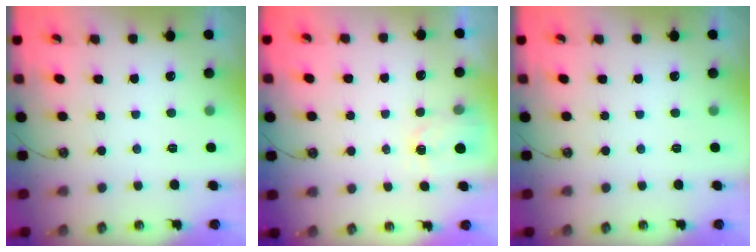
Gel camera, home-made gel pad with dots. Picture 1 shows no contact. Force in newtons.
{"total": 1.9, "press": 1.9, "slide": 0.3}
{"total": 0.0}